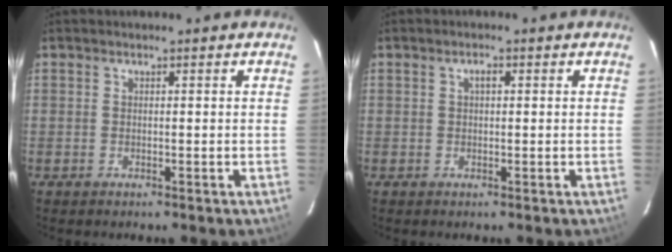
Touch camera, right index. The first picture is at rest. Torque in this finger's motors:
{"motor_torque": [0.21, -0.14, 0.14, 0.03]}